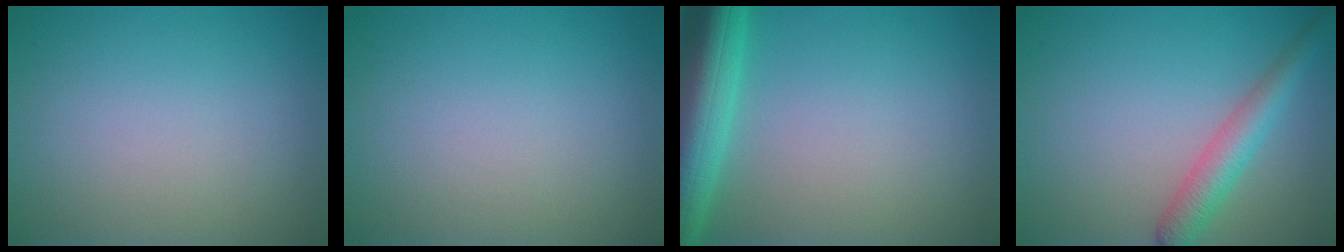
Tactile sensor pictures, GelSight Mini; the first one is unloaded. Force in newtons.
{"total": 0.0}
{"total": 7.7, "press": 7.7, "slide": 0.5}
{"total": 3.5, "press": 3.5, "slide": 0.1}